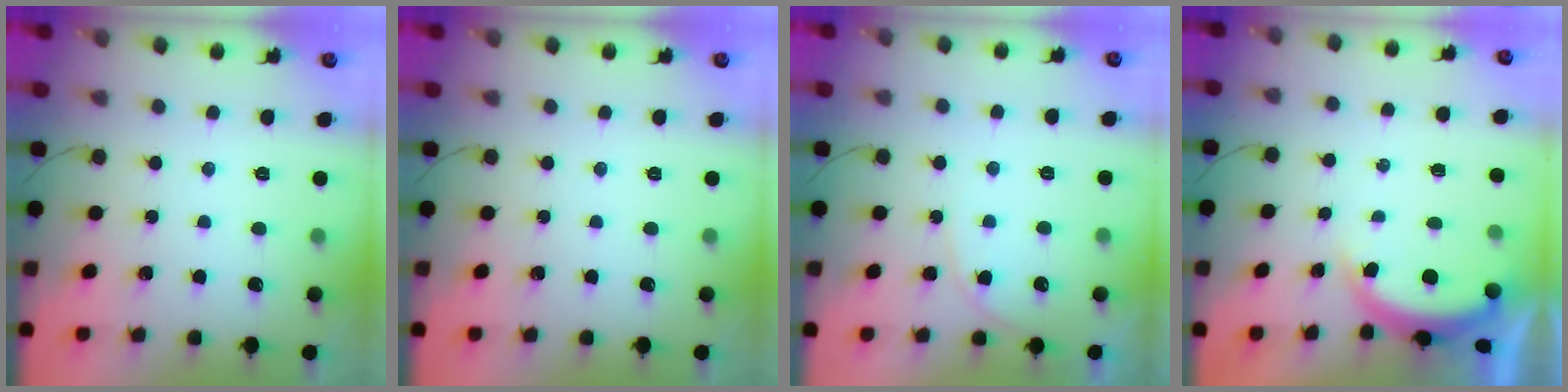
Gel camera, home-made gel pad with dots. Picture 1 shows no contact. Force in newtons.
{"total": 0.0}
{"total": 6.9, "press": 6.9, "slide": 0.6}
{"total": 4.6, "press": 4.6, "slide": 0.6}